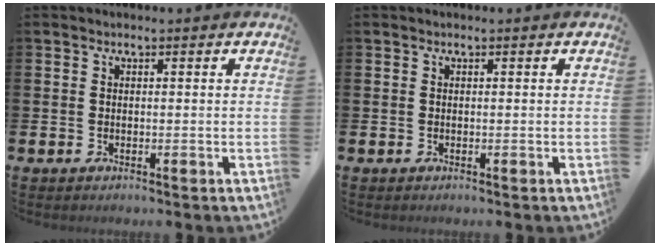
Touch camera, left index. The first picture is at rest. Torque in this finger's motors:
{"motor_torque": [-0.01, 0.00, 0.00, 0.00]}